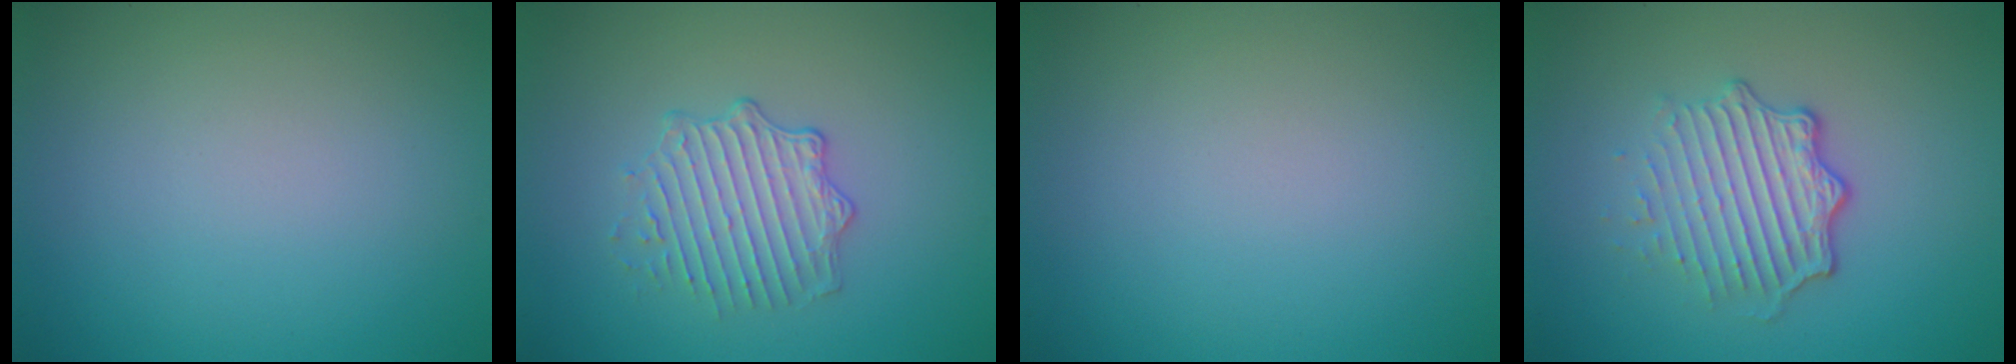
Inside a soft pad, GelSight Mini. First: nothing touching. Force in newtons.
{"total": 2.6, "press": 2.0, "slide": 1.6}
{"total": 0.0}
{"total": 4.9, "press": 3.4, "slide": 3.5}